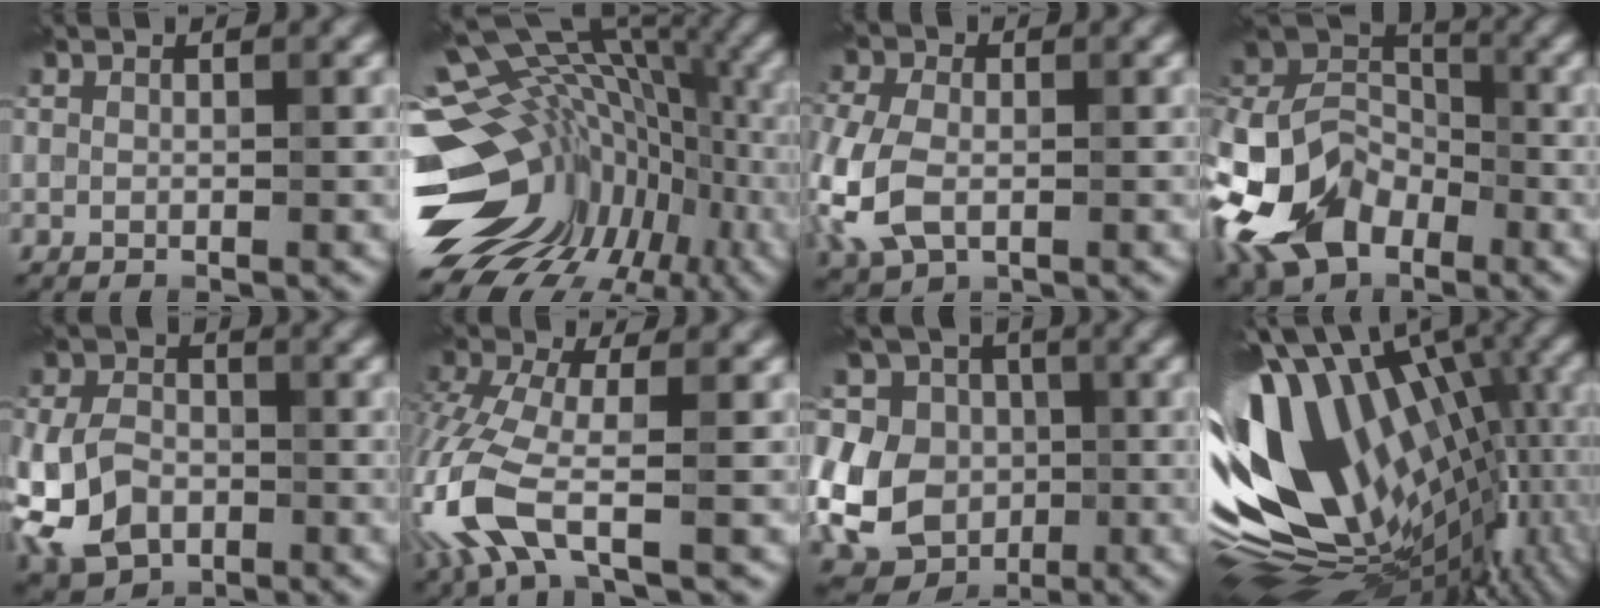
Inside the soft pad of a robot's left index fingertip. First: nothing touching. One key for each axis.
{"total": 18.0, "fx": -3.9, "fy": 12.6, "fz": 12.2, "tx": -0.180, "ty": 0.019, "tz": -0.024}
{"total": 6.7, "fx": -1.4, "fy": 4.7, "fz": 4.6, "tx": -0.131, "ty": -0.008, "tz": -0.035}
{"total": 10.4, "fx": -5.0, "fy": 6.5, "fz": 6.5, "tx": -0.136, "ty": -0.006, "tz": -0.117}
{"total": 7.5, "fx": -2.3, "fy": 5.5, "fz": 4.5, "tx": -0.106, "ty": -0.008, "tz": -0.054}
{"total": 7.6, "fx": -2.9, "fy": 3.2, "fz": 6.2, "tx": -0.168, "ty": -0.001, "tz": -0.075}
{"total": 14.3, "fx": 0.0, "fy": 11.8, "fz": 8.0, "tx": -0.179, "ty": 0.026, "tz": -0.021}
{"total": 17.4, "fx": 1.0, "fy": 9.4, "fz": 14.6, "tx": -0.271, "ty": -0.012, "tz": 0.025}